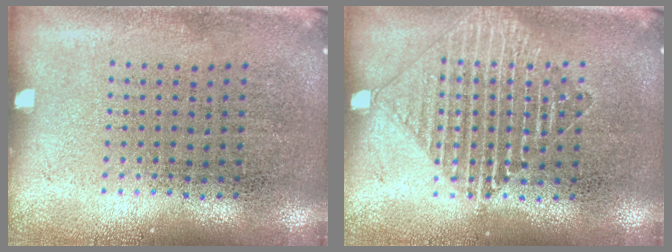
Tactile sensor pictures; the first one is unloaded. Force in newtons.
{"total": 1.4, "press": 1.3, "slide": 0.3}